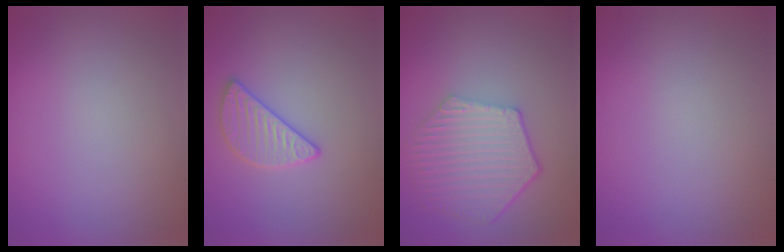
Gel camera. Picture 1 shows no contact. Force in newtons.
{"total": 2.8, "press": 2.7, "slide": 0.7}
{"total": 6.6, "press": 5.1, "slide": 4.2}
{"total": 0.0}